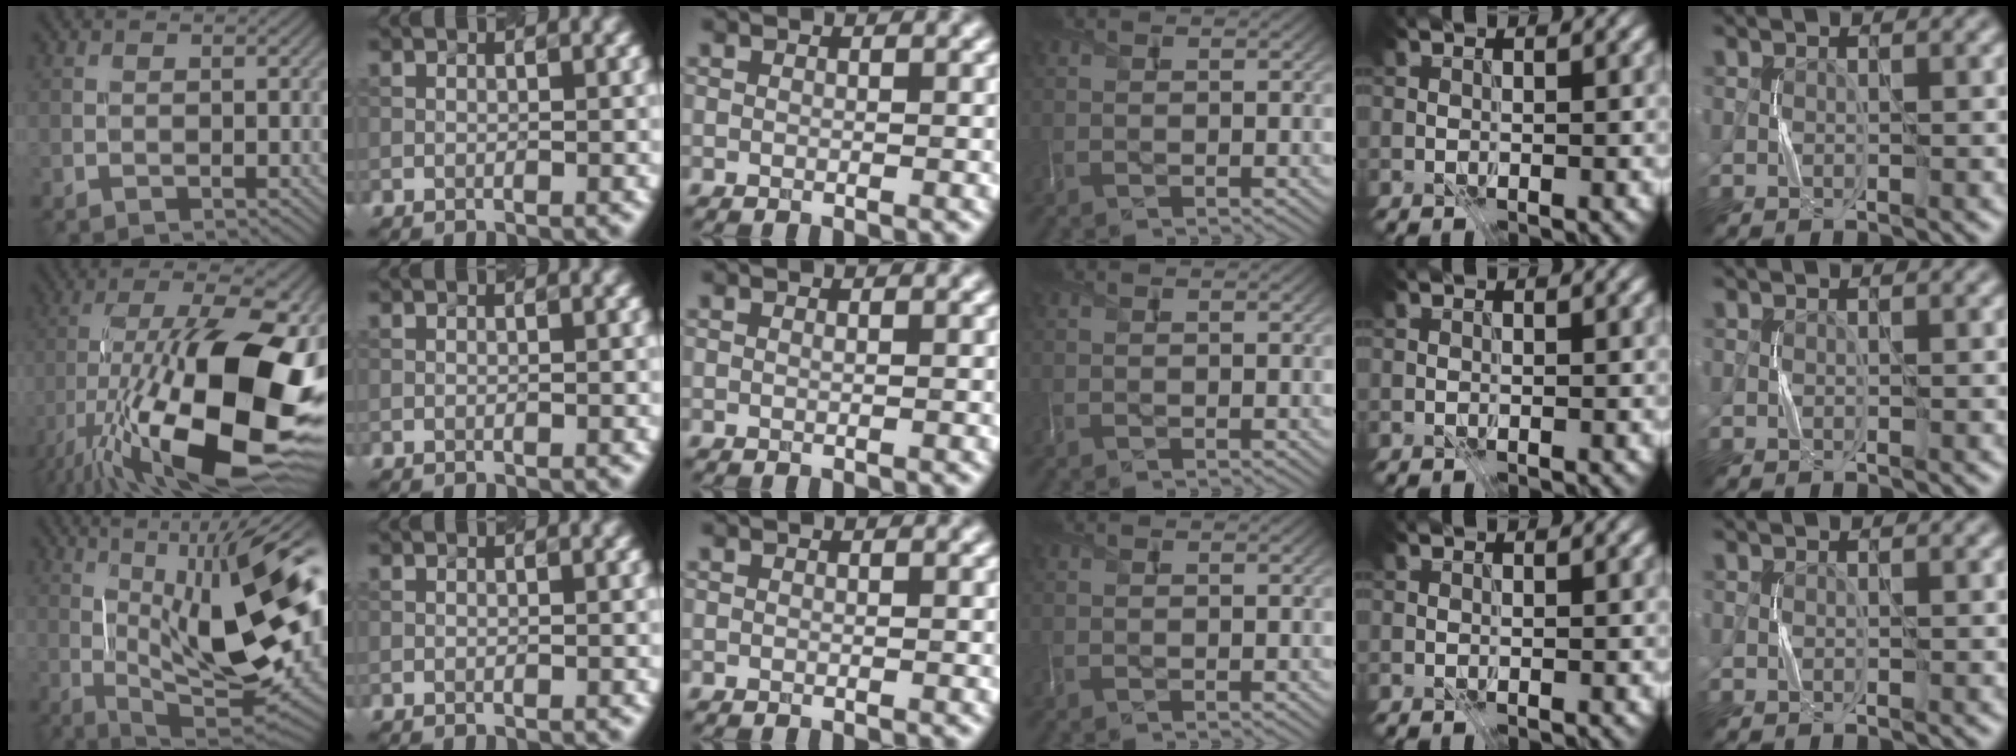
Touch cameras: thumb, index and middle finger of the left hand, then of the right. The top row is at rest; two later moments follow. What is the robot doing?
{"motion": "press", "object": "grip strengthener"}